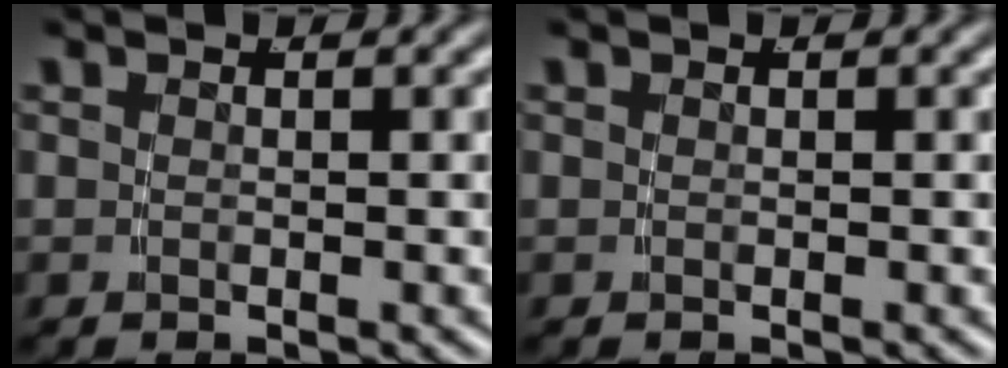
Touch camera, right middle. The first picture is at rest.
{"total": 0.0}